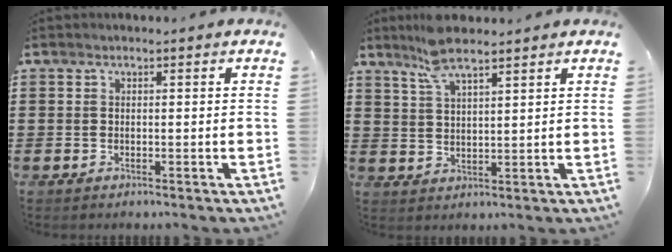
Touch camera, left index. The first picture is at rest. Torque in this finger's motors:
{"motor_torque": [1.13, -1.01, 0.47, 0.14]}